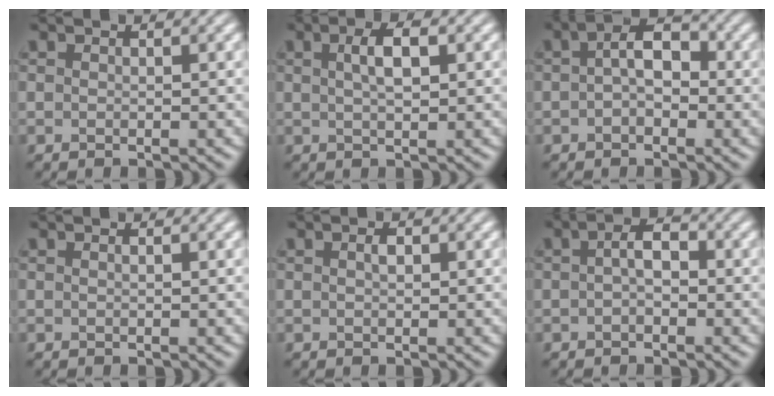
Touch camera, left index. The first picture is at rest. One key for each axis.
{"total": 2.9, "fx": 0.8, "fy": 1.0, "fz": 2.6, "tx": -0.047, "ty": 0.007, "tz": 0.014}
{"total": 3.6, "fx": 0.0, "fy": 2.1, "fz": 3.0, "tx": -0.049, "ty": 0.008, "tz": -0.010}
{"total": 0.0}
{"total": 0.9, "fx": 0.2, "fy": 0.4, "fz": 0.7, "tx": -0.013, "ty": 0.002, "tz": 0.004}
{"total": 2.4, "fx": -0.1, "fy": 1.2, "fz": 2.1, "tx": -0.036, "ty": 0.007, "tz": -0.007}